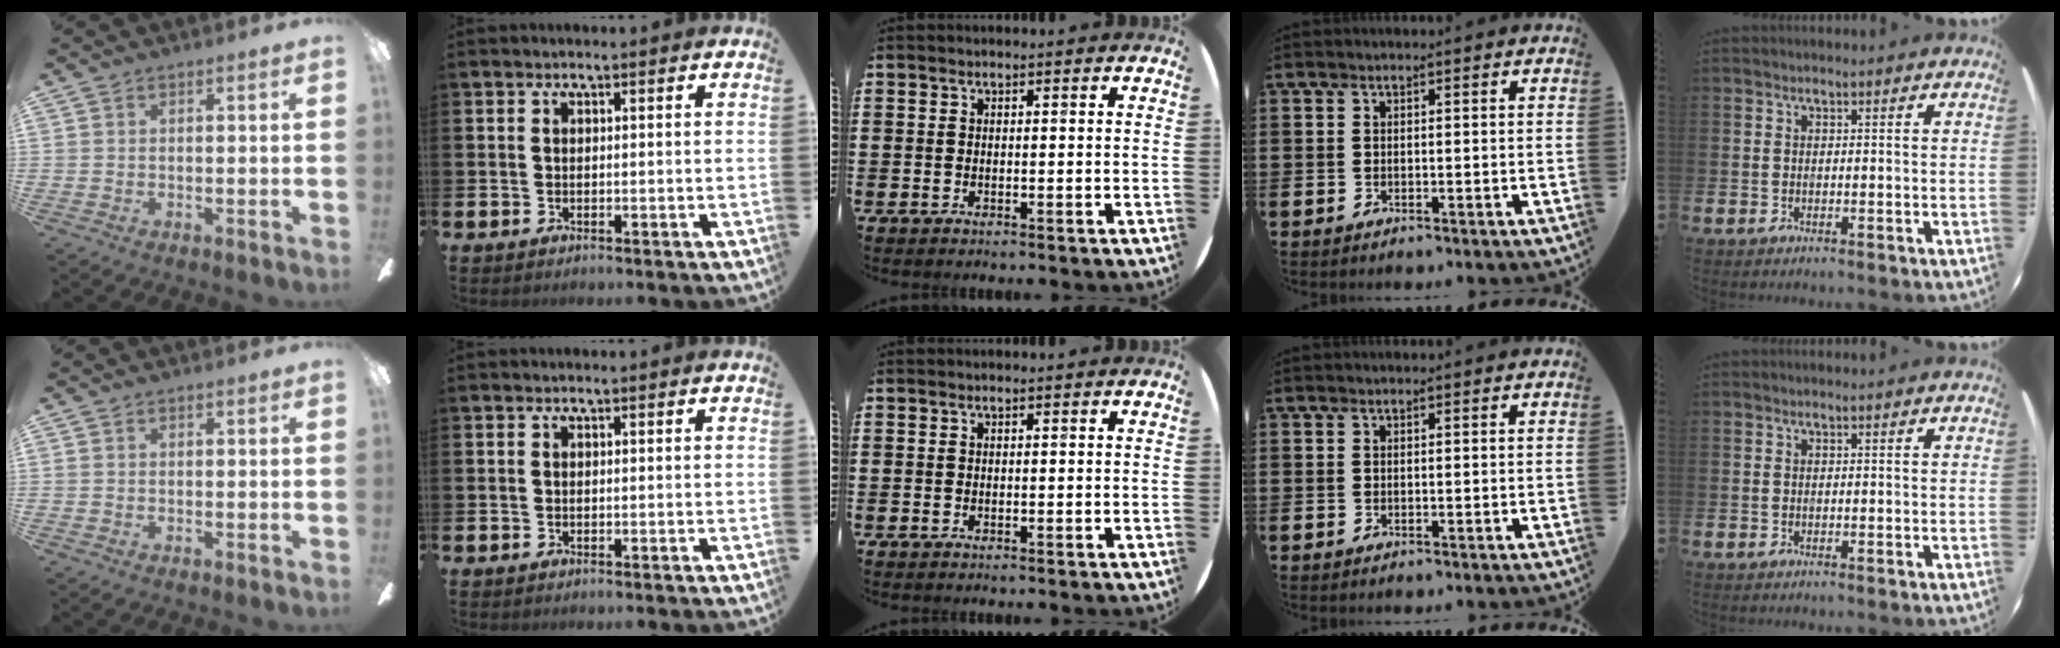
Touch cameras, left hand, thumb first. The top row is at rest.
{}